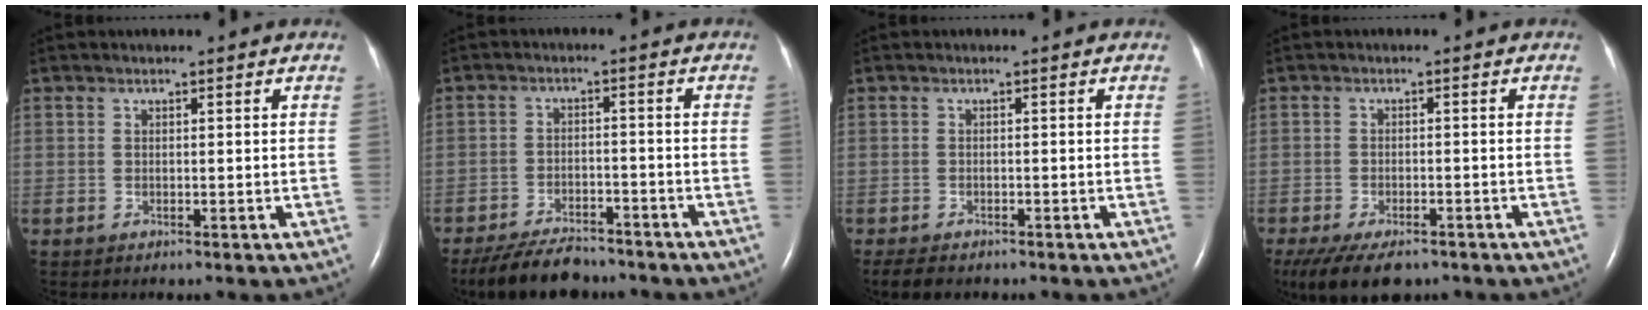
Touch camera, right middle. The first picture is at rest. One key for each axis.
{"total": 8.9, "fx": -7.8, "fy": 2.7, "fz": 3.4, "tx": -0.061, "ty": -0.014, "tz": -0.128}
{"total": 3.7, "fx": -3.0, "fy": 1.4, "fz": 1.8, "tx": -0.033, "ty": -0.009, "tz": -0.041}
{"total": 9.7, "fx": -7.0, "fy": 3.9, "fz": 5.4, "tx": -0.096, "ty": -0.012, "tz": -0.108}